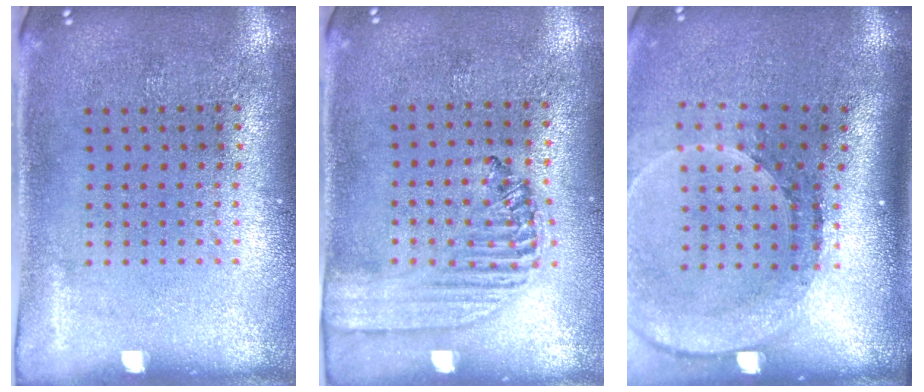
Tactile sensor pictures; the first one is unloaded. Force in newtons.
{"total": 1.4, "press": 1.3, "slide": 0.5}
{"total": 2.6, "press": 1.8, "slide": 1.9}